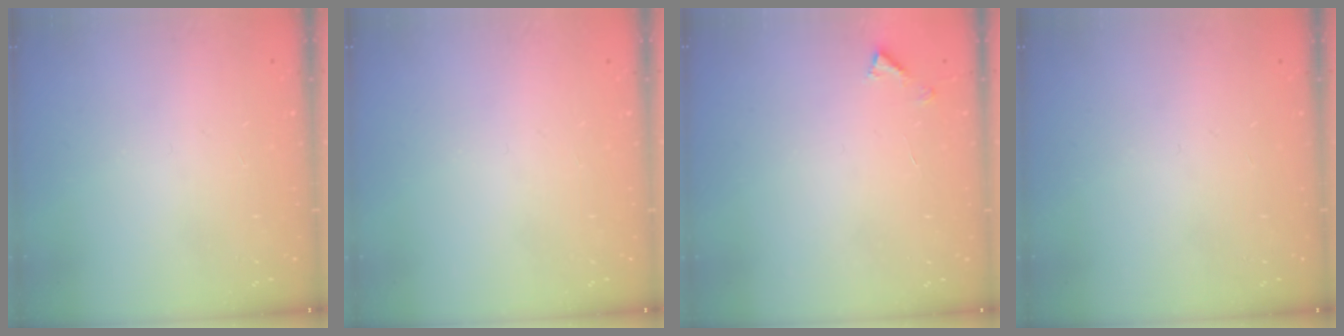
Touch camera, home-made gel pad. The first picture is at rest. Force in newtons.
{"total": 0.0}
{"total": 4.3, "press": 4.2, "slide": 0.3}
{"total": 0.0}